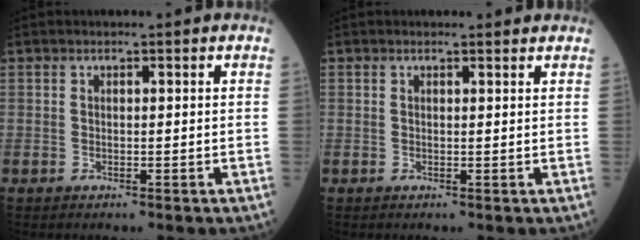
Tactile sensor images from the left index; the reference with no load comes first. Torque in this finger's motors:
{"motor_torque": [-0.41, 0.24, -0.86, -0.21]}